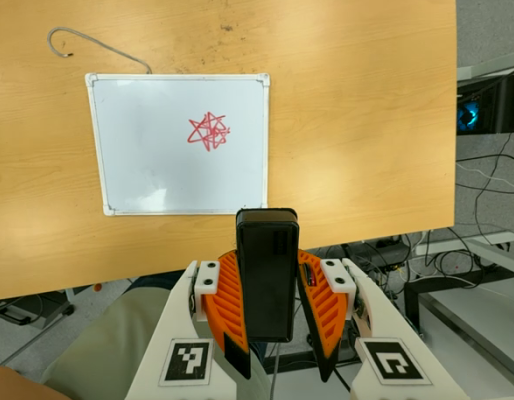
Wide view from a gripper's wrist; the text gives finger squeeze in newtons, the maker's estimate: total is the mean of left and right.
{"total": 10.0, "left": 8.2, "right": 11.7}